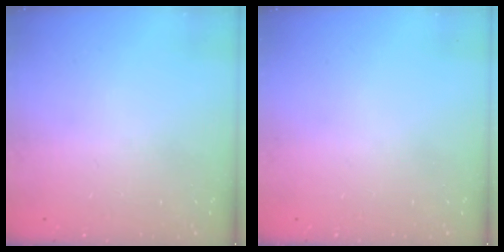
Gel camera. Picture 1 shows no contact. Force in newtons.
{"total": 0.0}